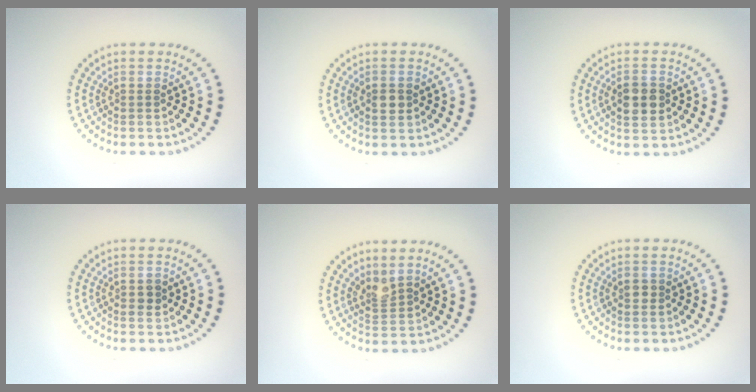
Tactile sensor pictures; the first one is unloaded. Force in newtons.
{"total": 2.1, "press": 2.1, "slide": 0.2}
{"total": 3.3, "press": 3.3, "slide": 0.3}
{"total": 1.0, "press": 1.0, "slide": 0.1}
{"total": 2.0, "press": 1.5, "slide": 1.3}
{"total": 1.0, "press": 0.9, "slide": 0.2}